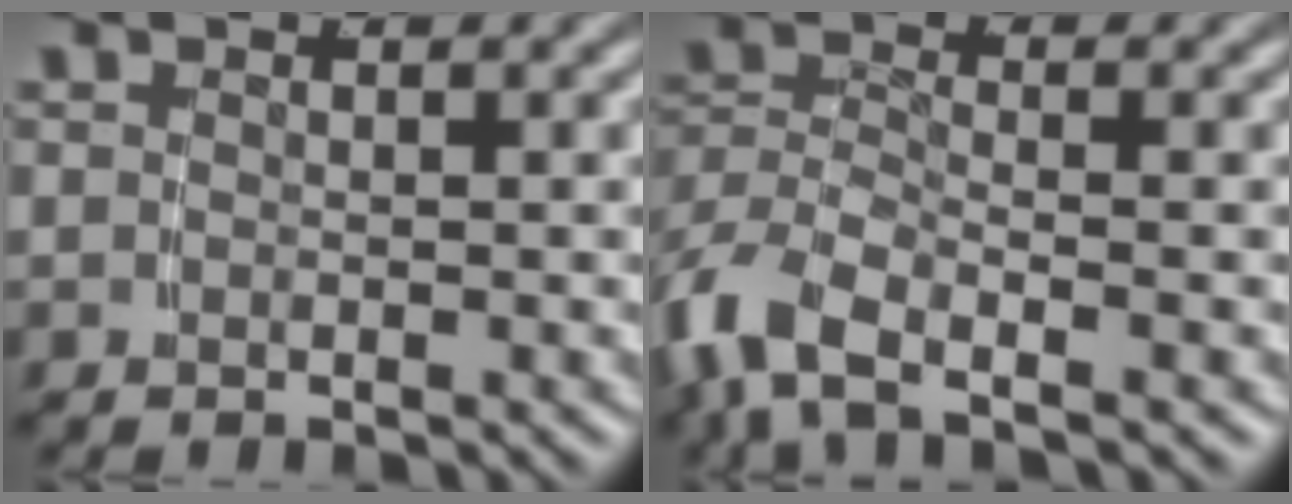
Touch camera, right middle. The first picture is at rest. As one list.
[{"total": 4.4, "force": [-2.6, 1.9, 2.9], "torque": [-0.087, -0.025, -0.037]}]